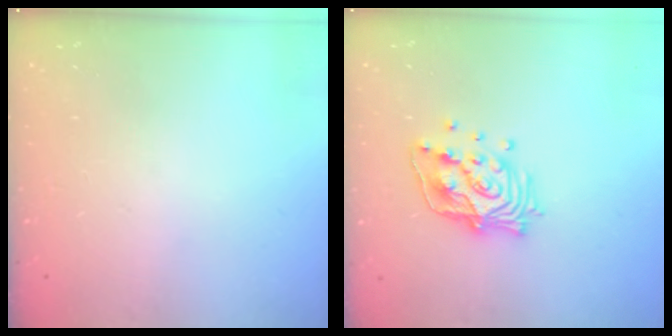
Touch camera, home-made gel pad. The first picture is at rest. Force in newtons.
{"total": 14.7, "press": 14.6, "slide": 1.3}